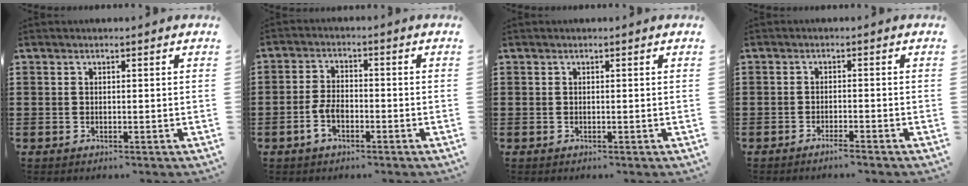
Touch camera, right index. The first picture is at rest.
{"total": 4.0, "force": [-1.8, 1.9, 3.1], "torque": [-0.077, -0.005, -0.038]}
{"total": 0.0}
{"total": 1.6, "force": [-1.5, -0.2, 0.7], "torque": [-0.011, -0.002, -0.027]}